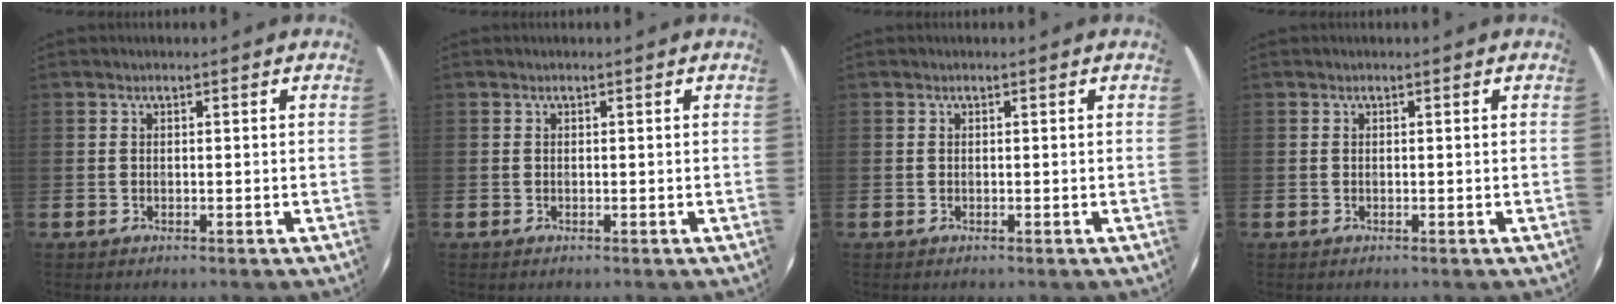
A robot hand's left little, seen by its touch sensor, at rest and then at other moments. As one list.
[{"total": 0.0}, {"total": 0.0}, {"total": 0.0}]